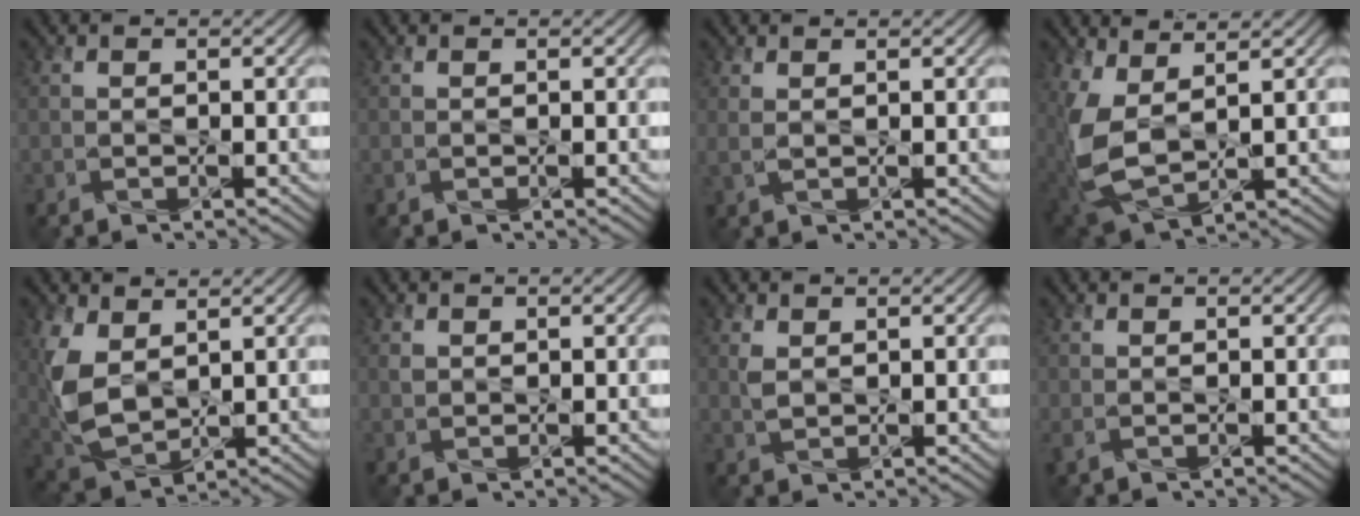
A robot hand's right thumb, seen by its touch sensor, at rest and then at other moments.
{"total": 0.0}
{"total": 1.2, "force": [0.8, 0.2, 0.9], "torque": [-0.026, 0.001, 0.017]}
{"total": 7.5, "force": [2.1, 3.9, 6.0], "torque": [-0.159, -0.009, 0.038]}
{"total": 7.7, "force": [2.4, 4.7, 5.7], "torque": [-0.155, -0.009, 0.050]}
{"total": 0.7, "force": [0.4, 0.6, 0.3], "torque": [-0.009, -0.003, 0.010]}
{"total": 1.6, "force": [0.6, 0.9, 1.1], "torque": [-0.034, -0.001, 0.016]}
{"total": 0.8, "force": [0.0, 0.4, 0.7], "torque": [-0.021, -0.001, 0.000]}